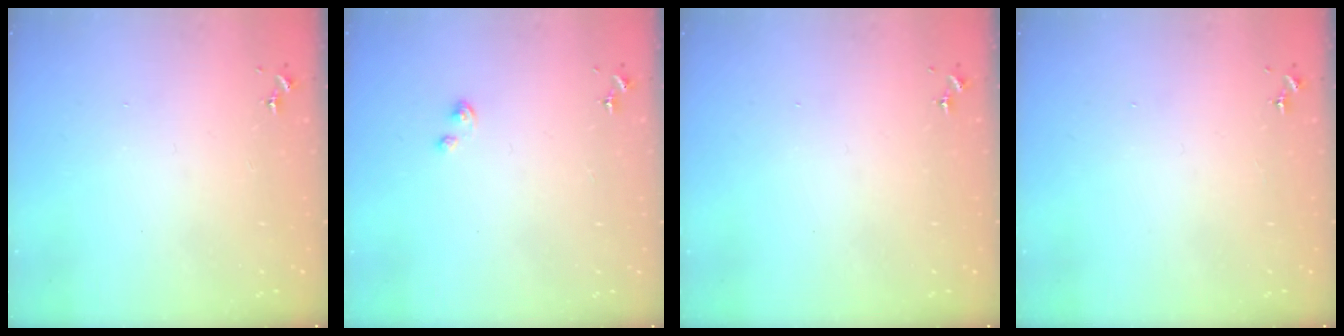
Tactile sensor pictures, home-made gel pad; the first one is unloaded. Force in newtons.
{"total": 2.2, "press": 2.2, "slide": 0.2}
{"total": 0.0}
{"total": 0.0}